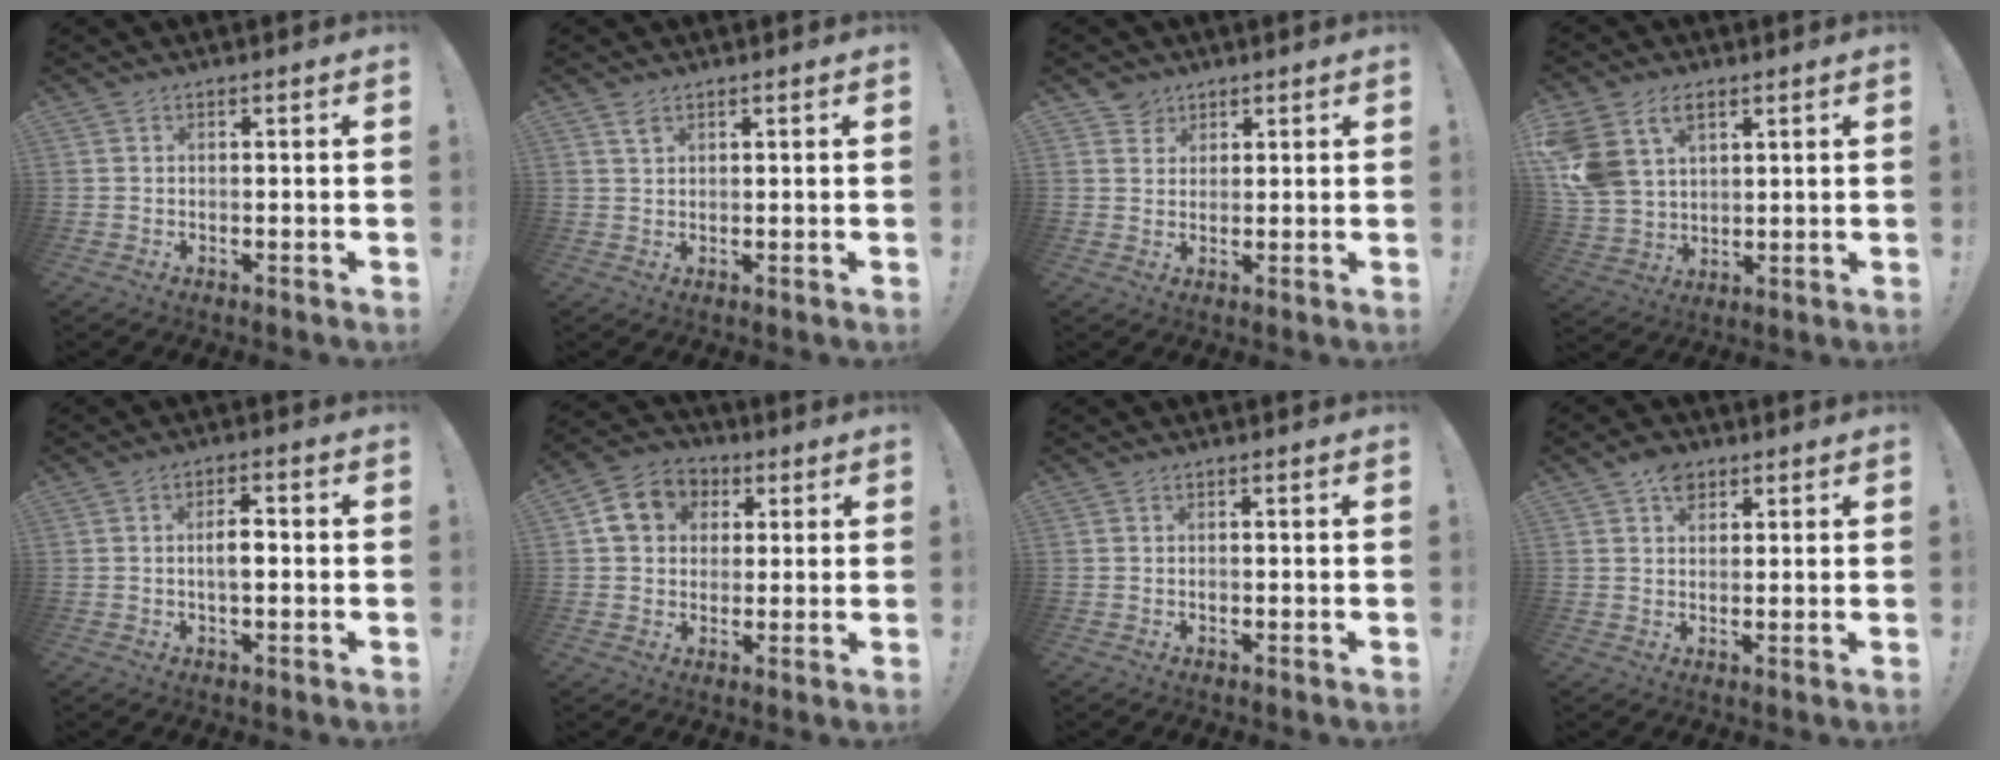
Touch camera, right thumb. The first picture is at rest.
{"total": 1.9, "force": [1.3, 0.9, 1.0], "torque": [-0.009, -0.008, 0.023]}
{"total": 4.0, "force": [2.8, 2.8, 0.4], "torque": [0.003, -0.015, 0.049]}
{"total": 11.8, "force": [6.1, 8.2, 6.0], "torque": [-0.127, -0.024, 0.123]}
{"total": 4.7, "force": [-0.6, 2.1, 4.1], "torque": [-0.064, 0.008, -0.014]}
{"total": 10.6, "force": [3.2, 9.0, 4.5], "torque": [-0.065, 0.002, 0.066]}
{"total": 0.5, "force": [-0.3, 0.4, 0.2], "torque": [-0.003, 0.001, -0.006]}
{"total": 5.3, "force": [2.8, 3.6, 2.7], "torque": [-0.041, -0.003, 0.051]}